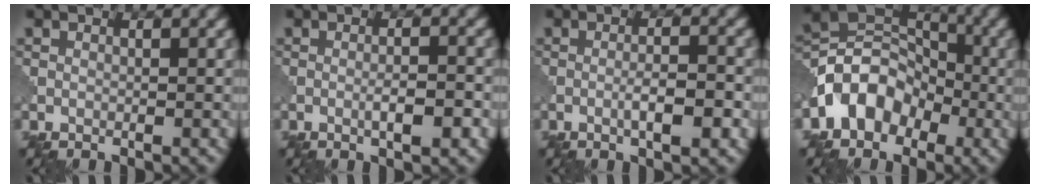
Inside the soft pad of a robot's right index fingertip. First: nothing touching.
{"total": 2.8, "force": [-0.9, 0.5, 2.6], "torque": [-0.040, 0.005, -0.015]}
{"total": 3.4, "force": [-1.2, 0.6, 3.1], "torque": [-0.052, 0.006, -0.021]}
{"total": 6.5, "force": [-2.7, 4.9, 3.3], "torque": [-0.044, 0.011, -0.066]}